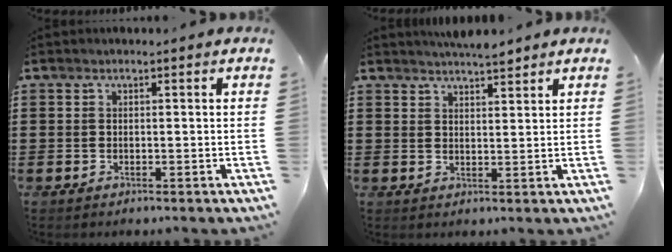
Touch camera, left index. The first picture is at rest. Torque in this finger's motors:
{"motor_torque": [0.19, -0.25, 0.05, 0.02]}